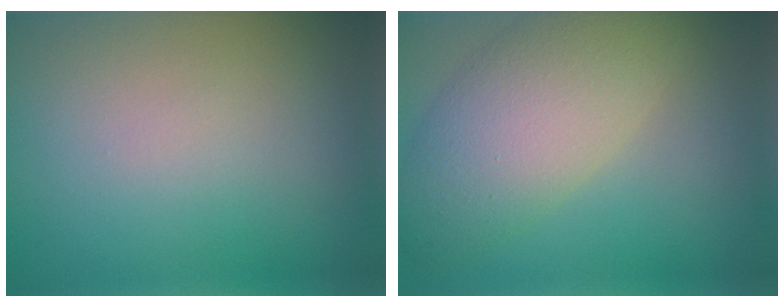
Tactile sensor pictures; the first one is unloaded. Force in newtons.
{"total": 7.3, "press": 7.3, "slide": 0.5}